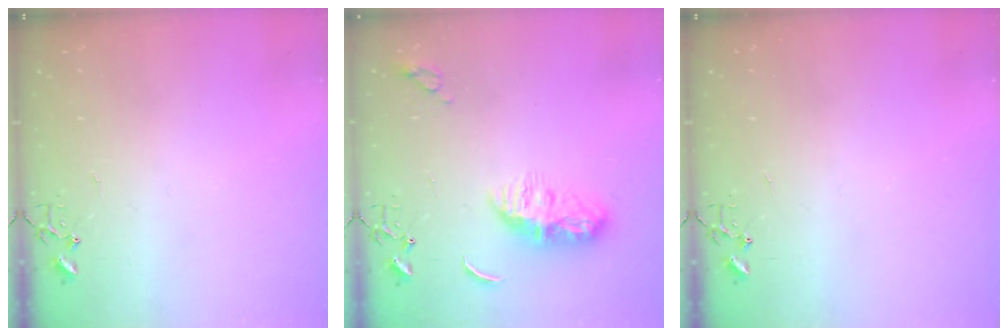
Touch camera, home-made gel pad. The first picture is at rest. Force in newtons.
{"total": 9.9, "press": 9.9, "slide": 0.5}
{"total": 0.0}